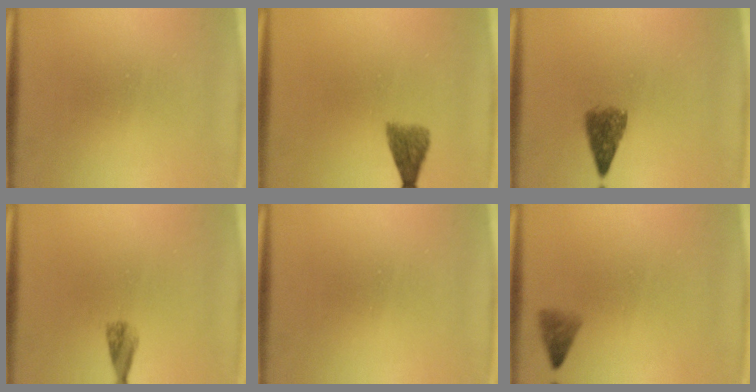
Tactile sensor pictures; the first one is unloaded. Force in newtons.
{"total": 3.9}
{"total": 4.1}
{"total": 1.8}
{"total": 0.0}
{"total": 1.0}